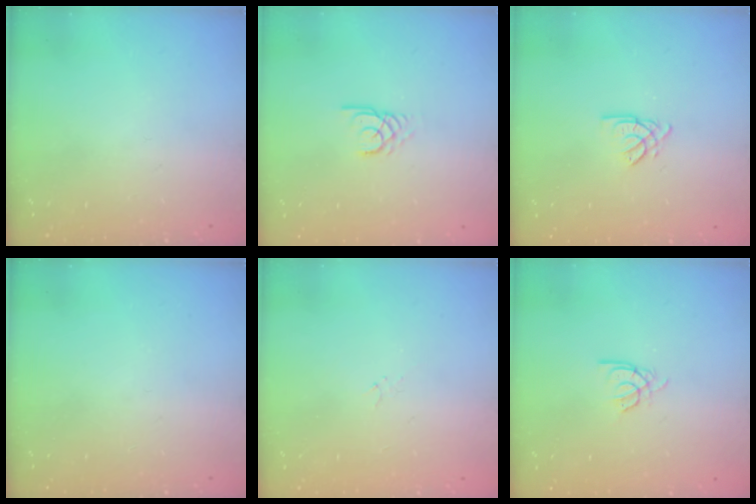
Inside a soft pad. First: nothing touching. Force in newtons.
{"total": 2.1, "press": 2.1, "slide": 0.0}
{"total": 2.6, "press": 2.6, "slide": 0.1}
{"total": 0.0}
{"total": 0.9, "press": 0.8, "slide": 0.4}
{"total": 2.4, "press": 2.4, "slide": 0.4}